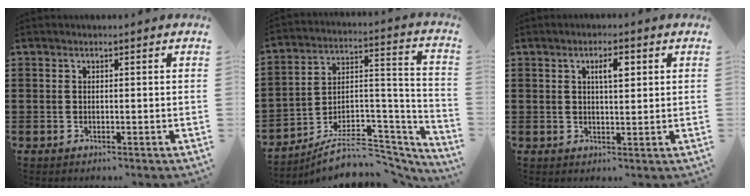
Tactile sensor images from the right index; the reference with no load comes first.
{"total": 7.5, "force": [-5.8, 3.5, 3.2], "torque": [-0.051, 0.011, -0.105]}
{"total": 3.4, "force": [1.1, 1.0, 3.0], "torque": [-0.054, 0.005, 0.015]}